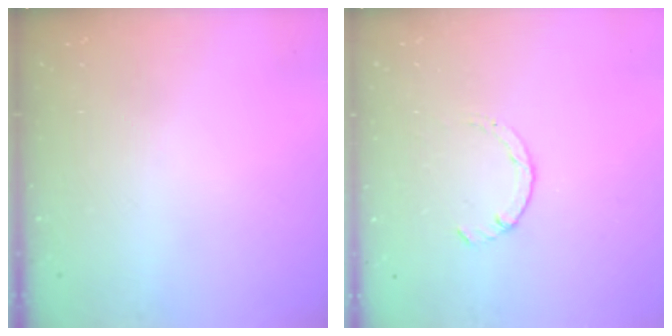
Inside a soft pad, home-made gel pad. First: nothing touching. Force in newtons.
{"total": 2.2, "press": 2.1, "slide": 0.4}